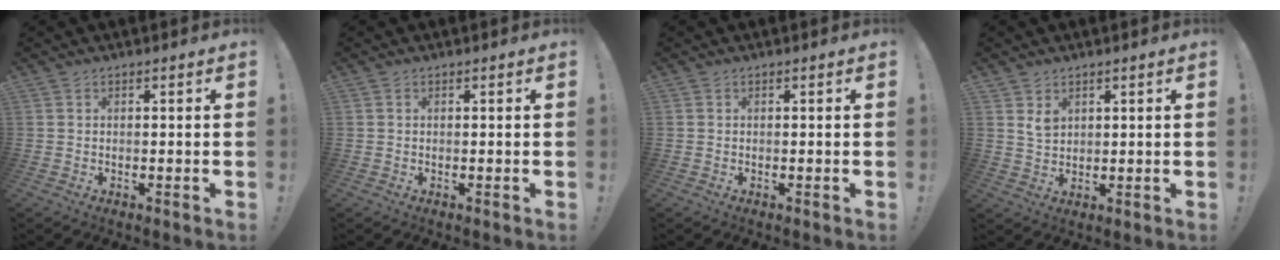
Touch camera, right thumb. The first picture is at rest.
{"total": 0.0}
{"total": 0.0}
{"total": 4.8, "force": [3.0, 3.4, 1.6], "torque": [-0.019, -0.017, 0.057]}